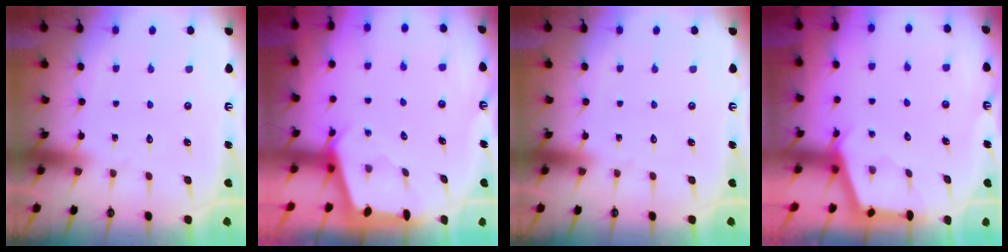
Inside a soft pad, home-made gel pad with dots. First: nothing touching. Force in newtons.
{"total": 2.5, "press": 2.5, "slide": 0.3}
{"total": 0.0}
{"total": 2.9, "press": 2.9, "slide": 0.3}